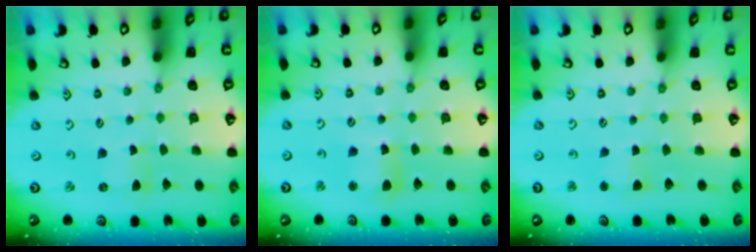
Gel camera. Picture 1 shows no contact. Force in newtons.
{"total": 4.3, "press": 4.2, "slide": 0.5}
{"total": 2.5, "press": 2.5, "slide": 0.3}